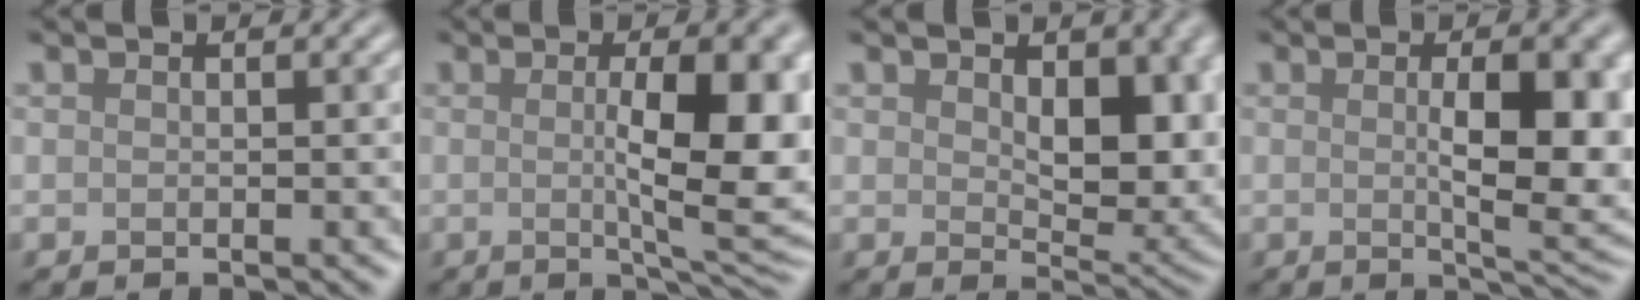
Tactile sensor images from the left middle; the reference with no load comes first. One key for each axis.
{"total": 9.4, "fx": 0.3, "fy": 2.3, "fz": 9.1, "tx": -0.123, "ty": -0.009, "tz": 0.008}
{"total": 7.6, "fx": 1.5, "fy": 4.3, "fz": 6.2, "tx": -0.092, "ty": -0.012, "tz": 0.032}
{"total": 7.9, "fx": 0.3, "fy": 2.2, "fz": 7.6, "tx": -0.104, "ty": -0.007, "tz": 0.010}